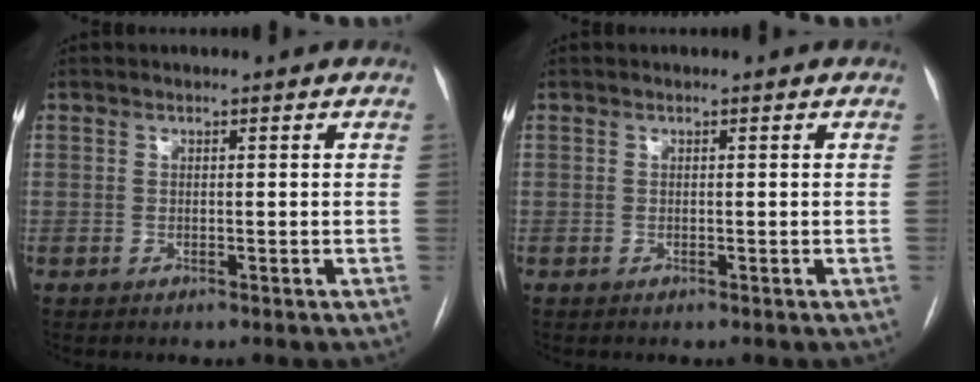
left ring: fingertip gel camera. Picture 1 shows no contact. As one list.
[{"total": 0.0}]